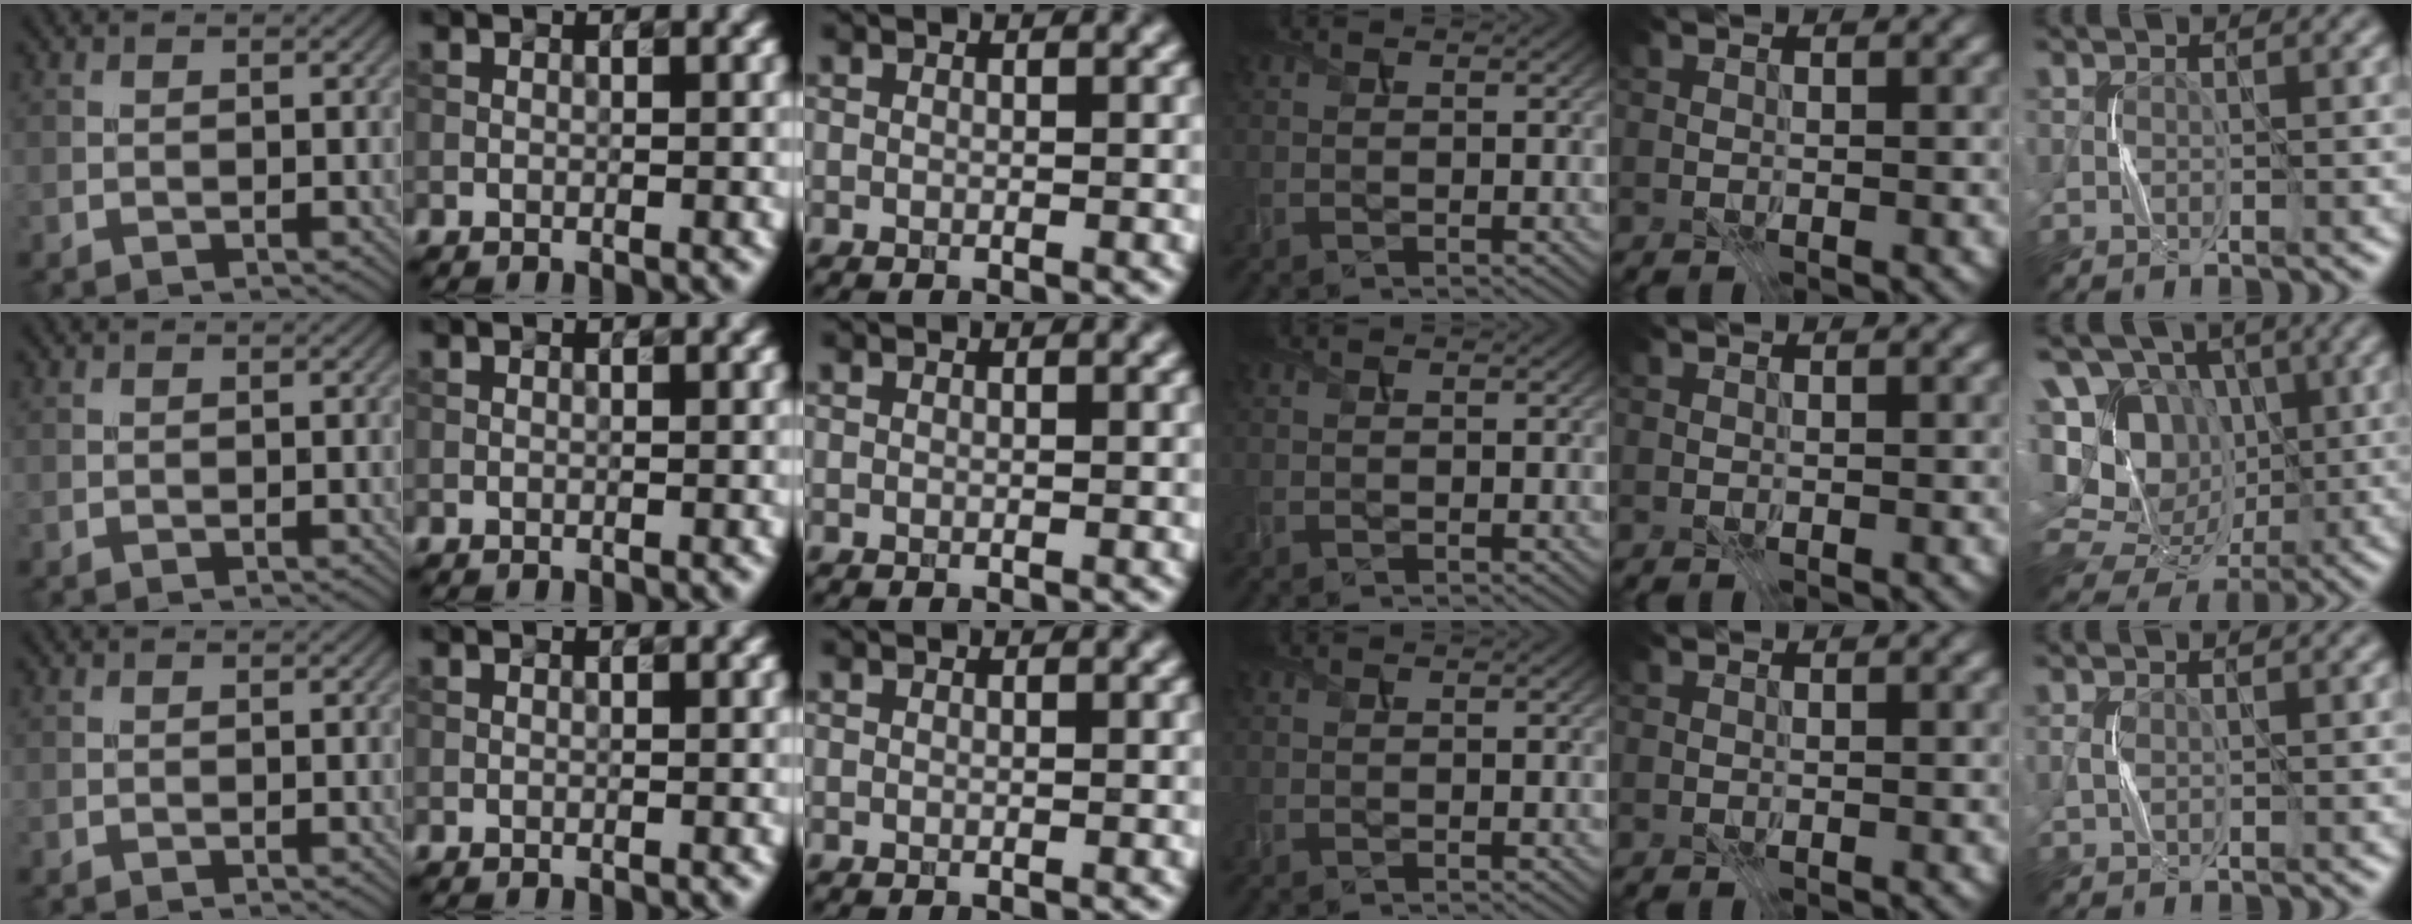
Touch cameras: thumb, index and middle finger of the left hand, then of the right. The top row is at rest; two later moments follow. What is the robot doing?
{"motion": "press", "object": "stapler"}